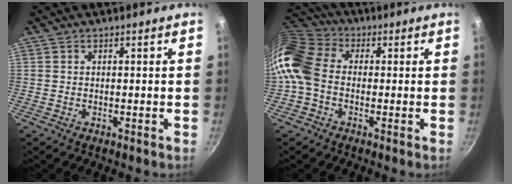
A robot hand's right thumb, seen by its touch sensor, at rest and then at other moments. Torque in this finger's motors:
{"motor_torque": [0.91, 0.91, 1.09, -1.09, 0.23]}